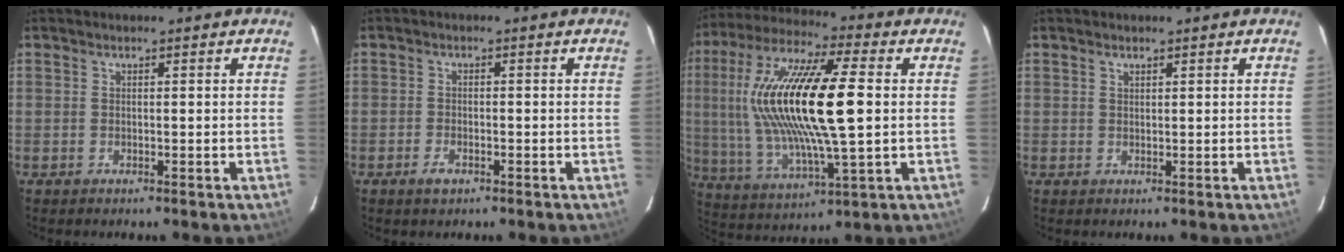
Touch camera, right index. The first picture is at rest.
{"total": 2.3, "force": [-1.5, 1.1, 1.4], "torque": [-0.030, -0.001, -0.027]}
{"total": 23.2, "force": [2.7, 5.9, 22.2], "torque": [-0.435, 0.007, 0.050]}
{"total": 0.7, "force": [0.6, 0.4, 0.2], "torque": [-0.003, 0.002, 0.011]}